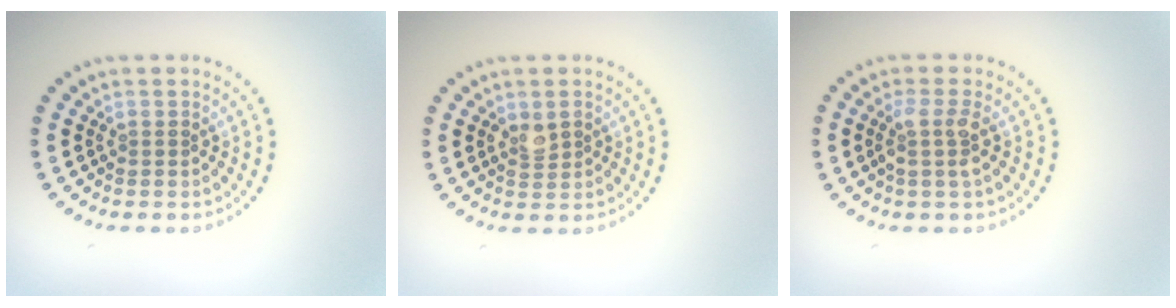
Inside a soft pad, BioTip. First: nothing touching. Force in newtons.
{"total": 1.4, "press": 1.4, "slide": 0.1}
{"total": 2.0, "press": 1.6, "slide": 1.2}